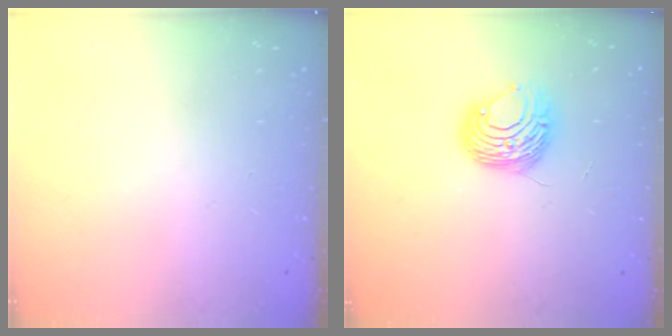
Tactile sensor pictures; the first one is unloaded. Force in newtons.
{"total": 9.7, "press": 9.7, "slide": 0.6}